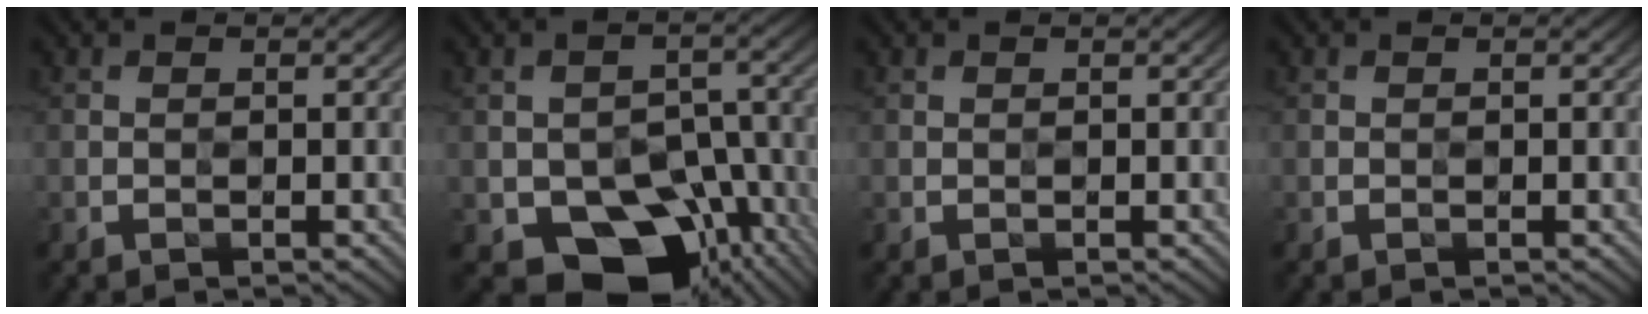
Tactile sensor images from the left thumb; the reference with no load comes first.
{"total": 14.0, "force": [-6.8, 9.1, 8.2], "torque": [-0.112, -0.020, -0.098]}
{"total": 0.0}
{"total": 0.0}